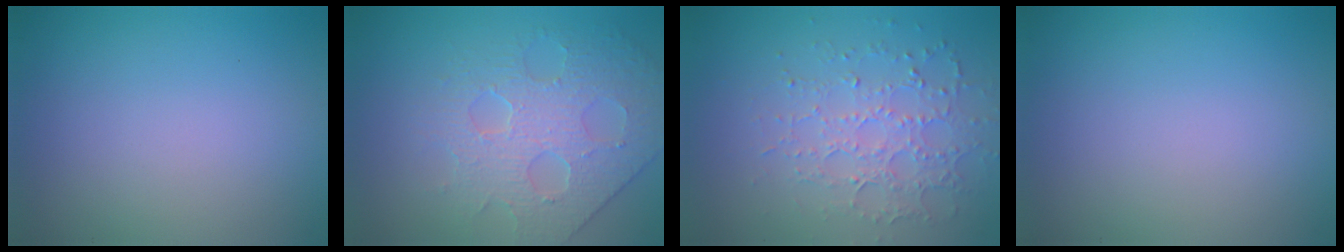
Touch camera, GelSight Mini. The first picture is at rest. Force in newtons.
{"total": 4.2, "press": 4.2, "slide": 0.3}
{"total": 3.5, "press": 3.3, "slide": 1.2}
{"total": 0.0}